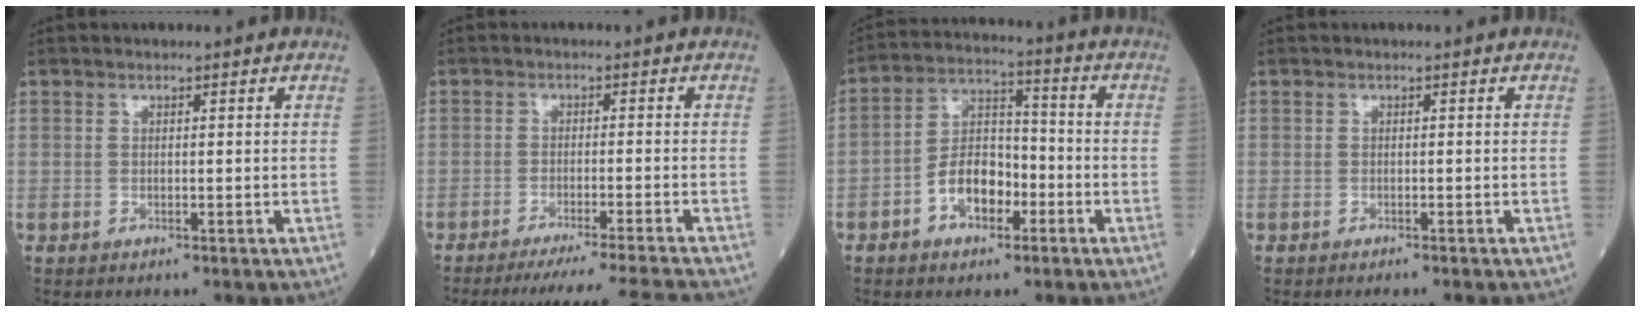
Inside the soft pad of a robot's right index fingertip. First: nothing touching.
{"total": 13.0, "force": [-12.0, -2.7, 4.0], "torque": [-0.031, -0.033, -0.171]}
{"total": 8.3, "force": [-3.5, 4.7, 5.9], "torque": [-0.118, 0.022, -0.063]}
{"total": 2.4, "force": [-2.2, -0.1, 1.0], "torque": [-0.013, 0.001, -0.026]}